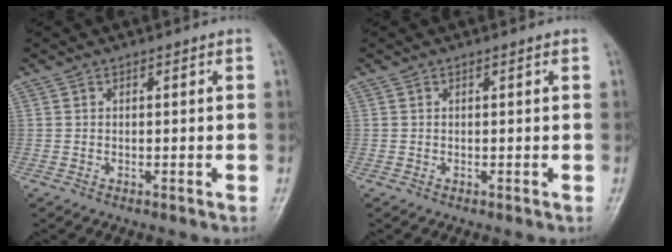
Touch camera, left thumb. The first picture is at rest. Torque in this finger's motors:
{"motor_torque": [0.00, 0.00, -0.02, -0.03, 0.00]}